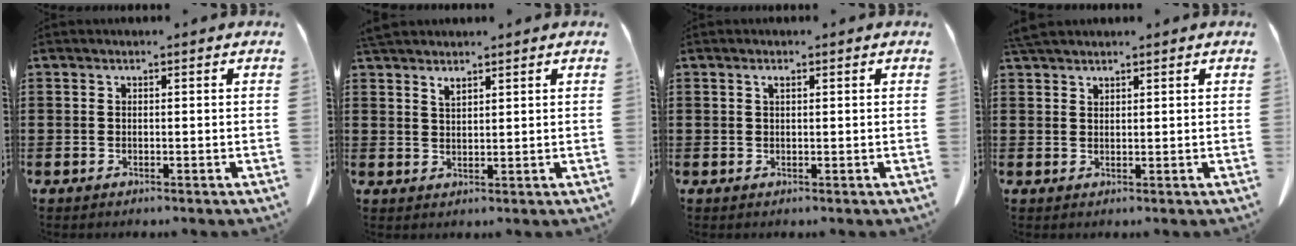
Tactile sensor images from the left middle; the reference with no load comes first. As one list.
[{"total": 2.2, "force": [1.9, 0.5, 1.0], "torque": [-0.023, 0.001, 0.036]}, {"total": 1.0, "force": [0.5, 0.3, 0.8], "torque": [-0.019, 0.002, 0.009]}, {"total": 2.0, "force": [2.0, 0.3, 0.5], "torque": [-0.014, 0.000, 0.039]}]